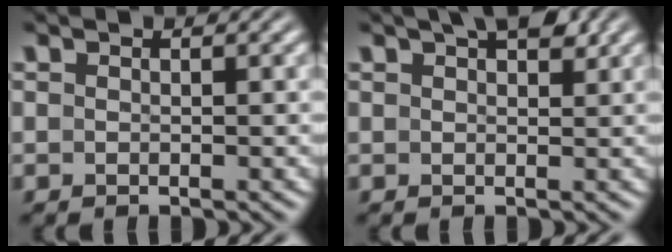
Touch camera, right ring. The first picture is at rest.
{"total": 2.6, "force": [1.9, 0.7, 1.7], "torque": [-0.016, 0.000, 0.033]}